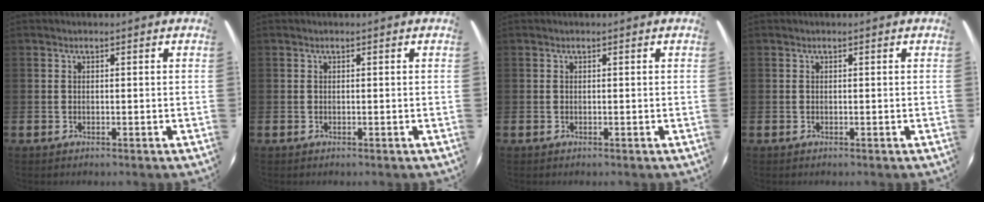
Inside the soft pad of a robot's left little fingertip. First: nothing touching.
{"total": 0.0}
{"total": 0.0}
{"total": 0.0}